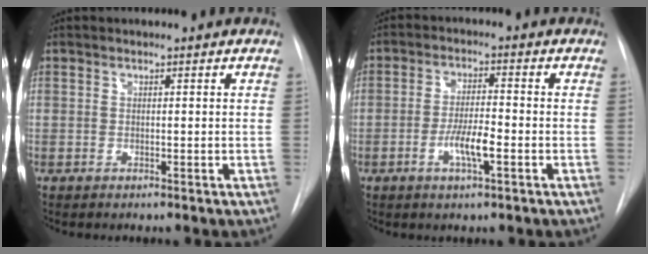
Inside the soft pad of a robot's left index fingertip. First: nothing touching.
{"total": 5.3, "force": [-2.0, 0.9, 4.9], "torque": [-0.096, -0.001, -0.036]}